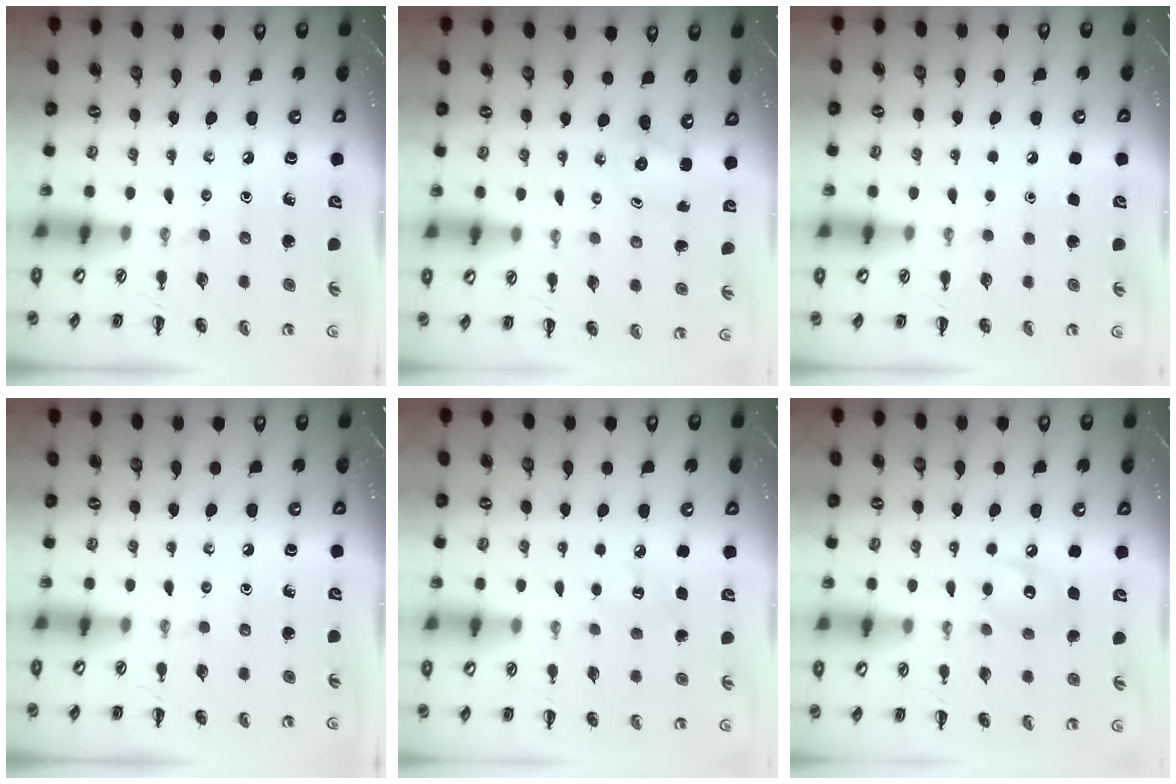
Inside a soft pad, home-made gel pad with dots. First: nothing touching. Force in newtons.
{"total": 2.5, "press": 2.4, "slide": 0.8}
{"total": 1.7, "press": 1.6, "slide": 0.1}
{"total": 0.0}
{"total": 6.4, "press": 6.1, "slide": 1.8}
{"total": 7.9, "press": 7.9, "slide": 0.5}